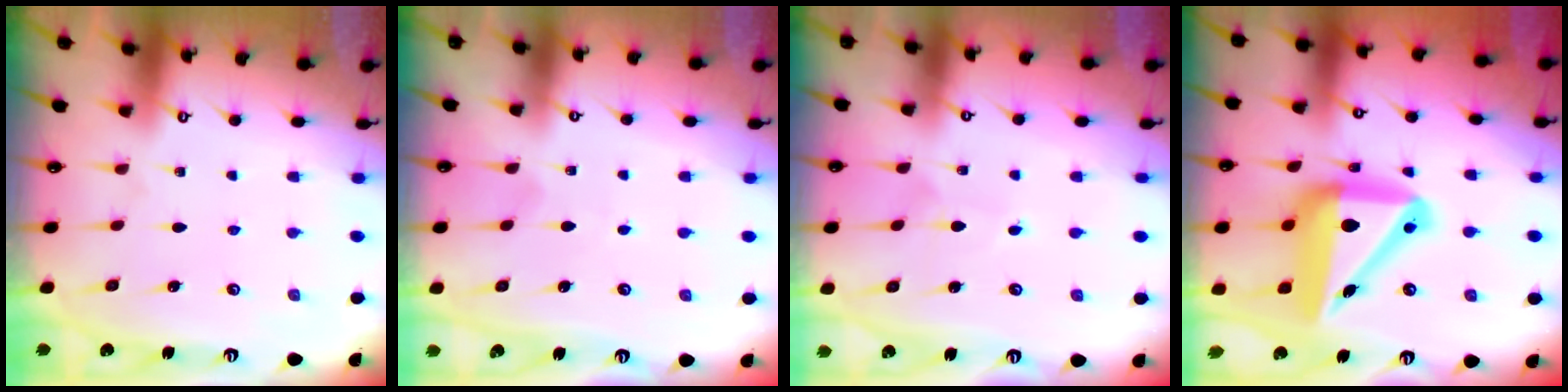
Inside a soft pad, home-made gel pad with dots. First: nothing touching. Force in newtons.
{"total": 2.7, "press": 2.7, "slide": 0.3}
{"total": 3.3, "press": 3.3, "slide": 0.2}
{"total": 19.2, "press": 19.0, "slide": 2.7}